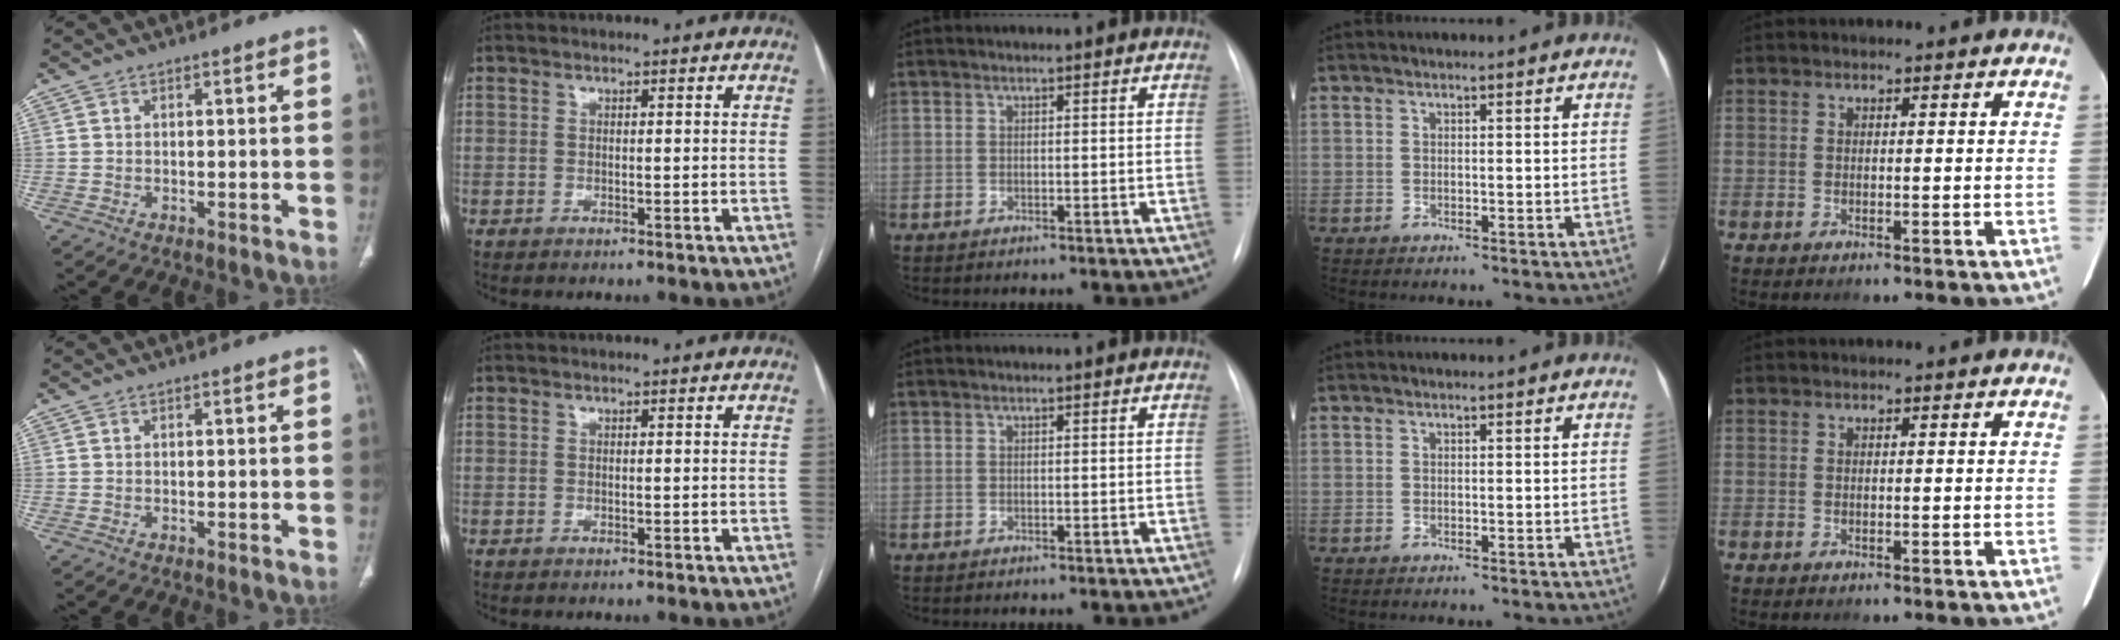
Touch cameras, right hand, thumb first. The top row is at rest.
{}